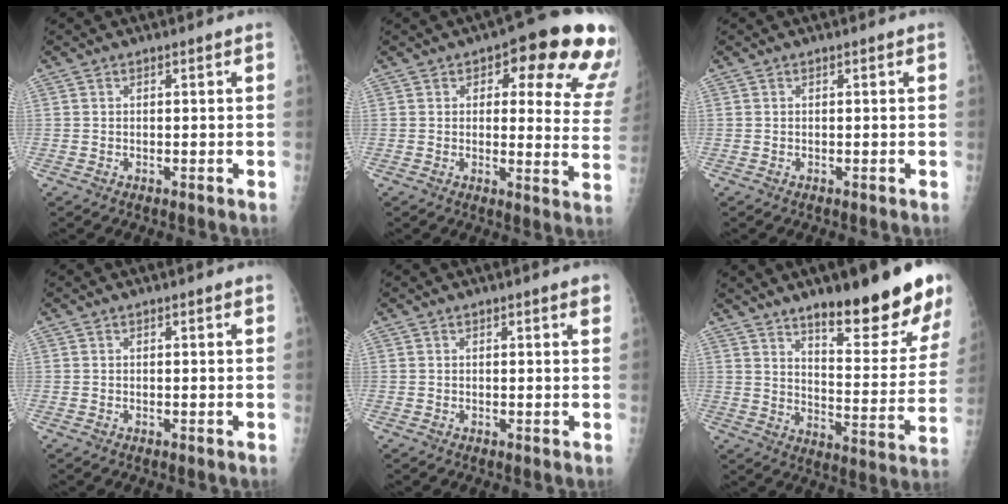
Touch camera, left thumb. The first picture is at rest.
{"total": 19.5, "force": [10.1, 7.6, 14.8], "torque": [-0.131, -0.032, 0.108]}
{"total": 0.0}
{"total": 1.0, "force": [0.6, 0.2, 0.8], "torque": [-0.010, 0.000, 0.006]}
{"total": 2.0, "force": [1.2, 0.3, 1.6], "torque": [-0.019, -0.003, 0.012]}
{"total": 20.9, "force": [14.3, 4.7, 14.5], "torque": [-0.163, -0.091, 0.210]}